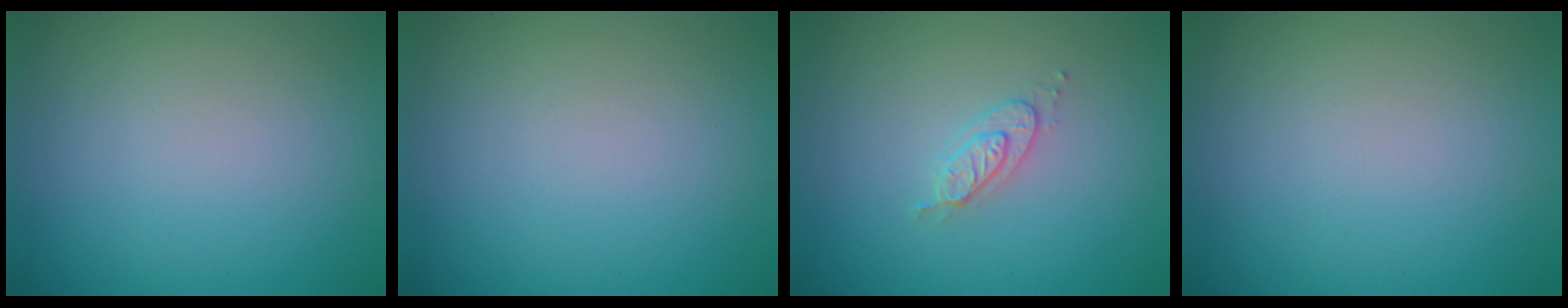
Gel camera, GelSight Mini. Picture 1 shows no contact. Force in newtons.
{"total": 0.0}
{"total": 2.0, "press": 2.0, "slide": 0.4}
{"total": 0.0}